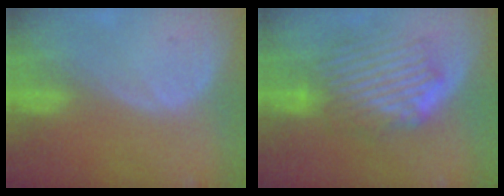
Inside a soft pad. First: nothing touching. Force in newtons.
{"total": 9.0, "press": 8.4, "slide": 3.3}